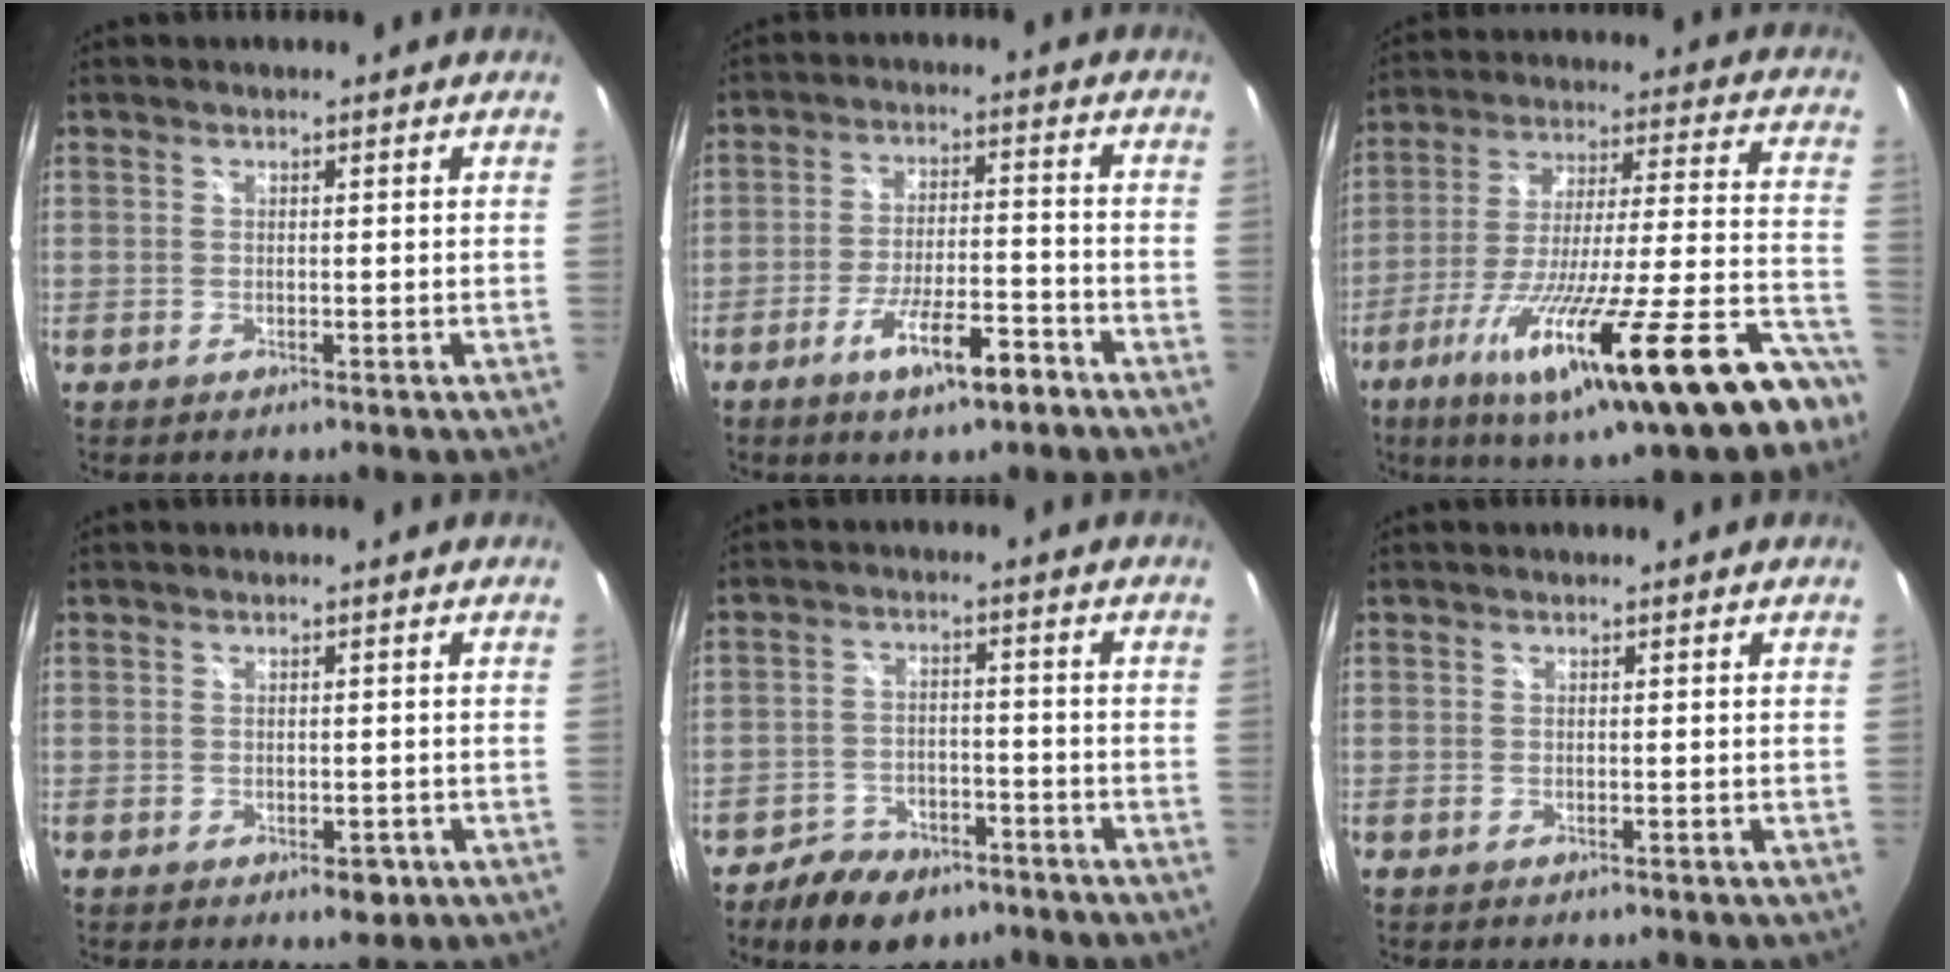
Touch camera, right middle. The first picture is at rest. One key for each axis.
{"total": 9.4, "fx": -5.9, "fy": 2.1, "fz": 7.1, "tx": -0.134, "ty": -0.007, "tz": -0.093}
{"total": 30.8, "fx": -20.2, "fy": 4.5, "fz": 22.8, "tx": -0.364, "ty": -0.068, "tz": -0.308}
{"total": 2.9, "fx": -1.4, "fy": 1.7, "fz": 2.0, "tx": -0.030, "ty": -0.008, "tz": -0.017}
{"total": 9.2, "fx": -6.6, "fy": 5.2, "fz": 3.8, "tx": -0.096, "ty": 0.008, "tz": -0.099}
{"total": 0.0}